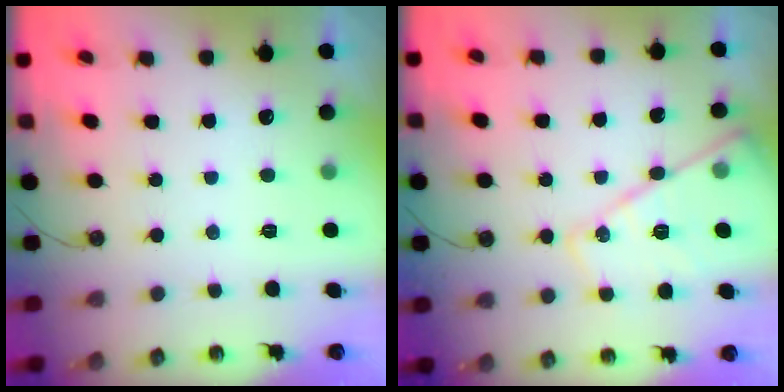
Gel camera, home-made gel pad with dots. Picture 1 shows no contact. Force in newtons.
{"total": 16.3, "press": 16.2, "slide": 1.7}